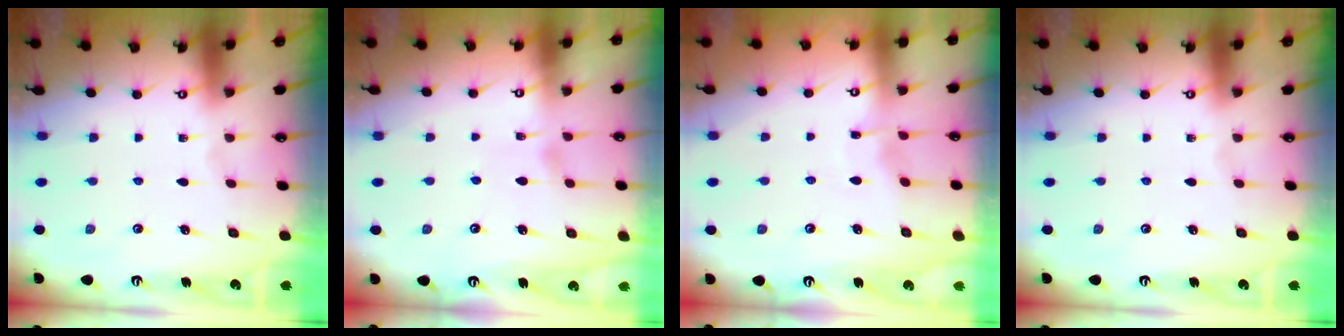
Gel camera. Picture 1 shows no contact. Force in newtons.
{"total": 3.6, "press": 3.6, "slide": 0.4}
{"total": 3.0, "press": 3.0, "slide": 0.3}
{"total": 0.0}